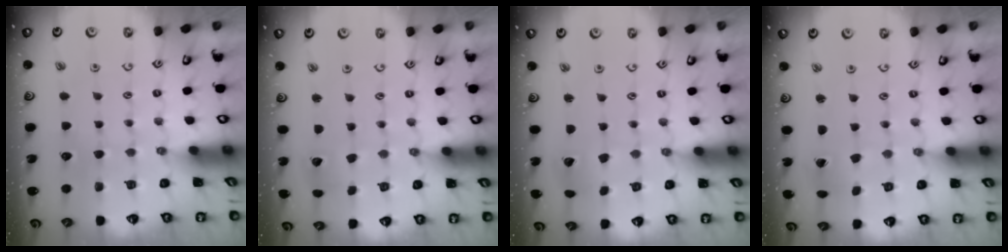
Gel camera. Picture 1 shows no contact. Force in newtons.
{"total": 2.6, "press": 2.6, "slide": 0.4}
{"total": 2.8, "press": 2.8, "slide": 0.4}
{"total": 1.6, "press": 1.5, "slide": 0.1}